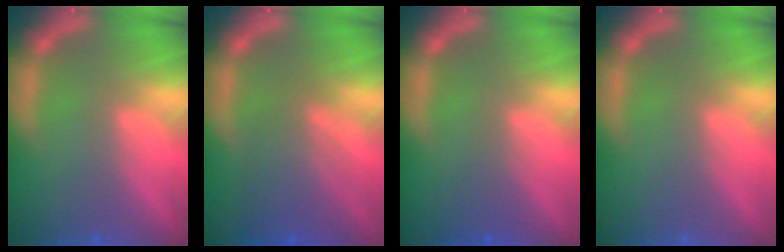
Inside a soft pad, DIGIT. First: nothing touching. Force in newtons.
{"total": 5.1}
{"total": 1.5}
{"total": 0.0}